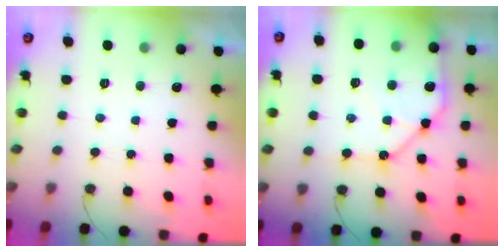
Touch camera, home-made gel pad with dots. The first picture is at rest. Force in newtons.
{"total": 14.3, "press": 14.2, "slide": 2.0}